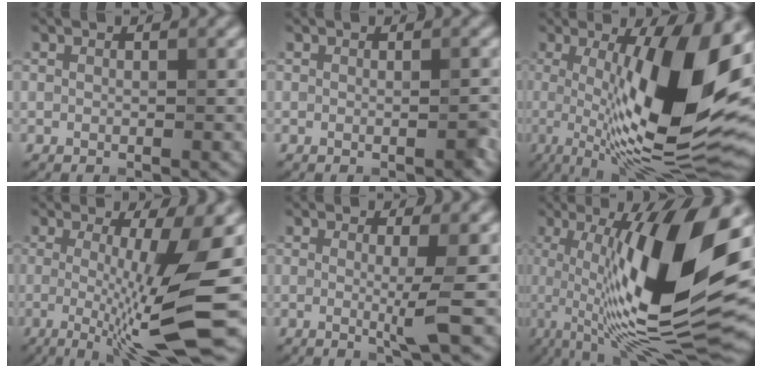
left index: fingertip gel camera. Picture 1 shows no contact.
{"total": 0.7, "force": [-0.2, 0.1, 0.7], "torque": [-0.009, 0.000, -0.002]}
{"total": 14.3, "force": [0.7, 3.7, 13.9], "torque": [-0.207, -0.002, 0.010]}
{"total": 10.2, "force": [-1.2, 1.7, 9.9], "torque": [-0.143, -0.015, -0.021]}
{"total": 3.2, "force": [-0.1, 0.4, 3.2], "torque": [-0.053, -0.011, -0.008]}
{"total": 16.1, "force": [1.9, 4.3, 15.4], "torque": [-0.247, 0.000, 0.029]}